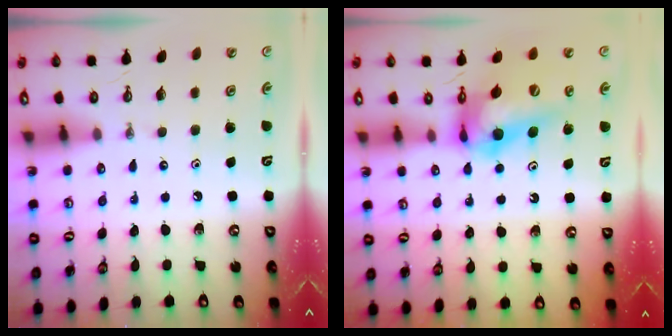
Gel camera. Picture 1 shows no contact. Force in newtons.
{"total": 14.2, "press": 14.2, "slide": 1.5}